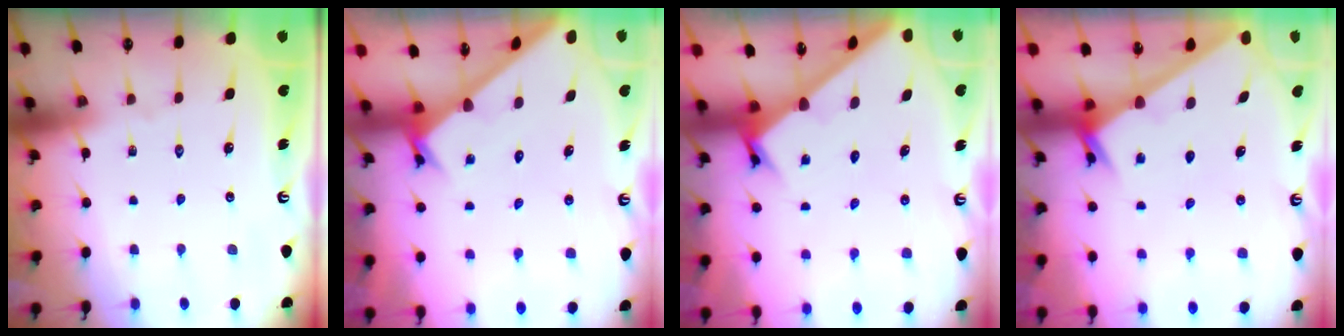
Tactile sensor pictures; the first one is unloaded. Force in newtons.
{"total": 2.6, "press": 2.6, "slide": 0.3}
{"total": 2.1, "press": 2.1, "slide": 0.2}
{"total": 2.5, "press": 2.5, "slide": 0.2}